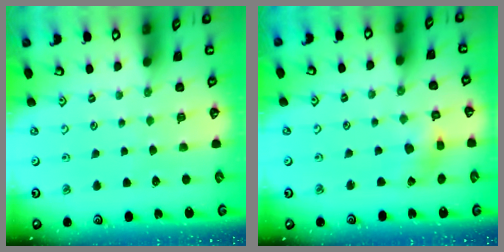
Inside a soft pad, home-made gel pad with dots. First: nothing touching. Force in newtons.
{"total": 3.1, "press": 3.0, "slide": 0.4}